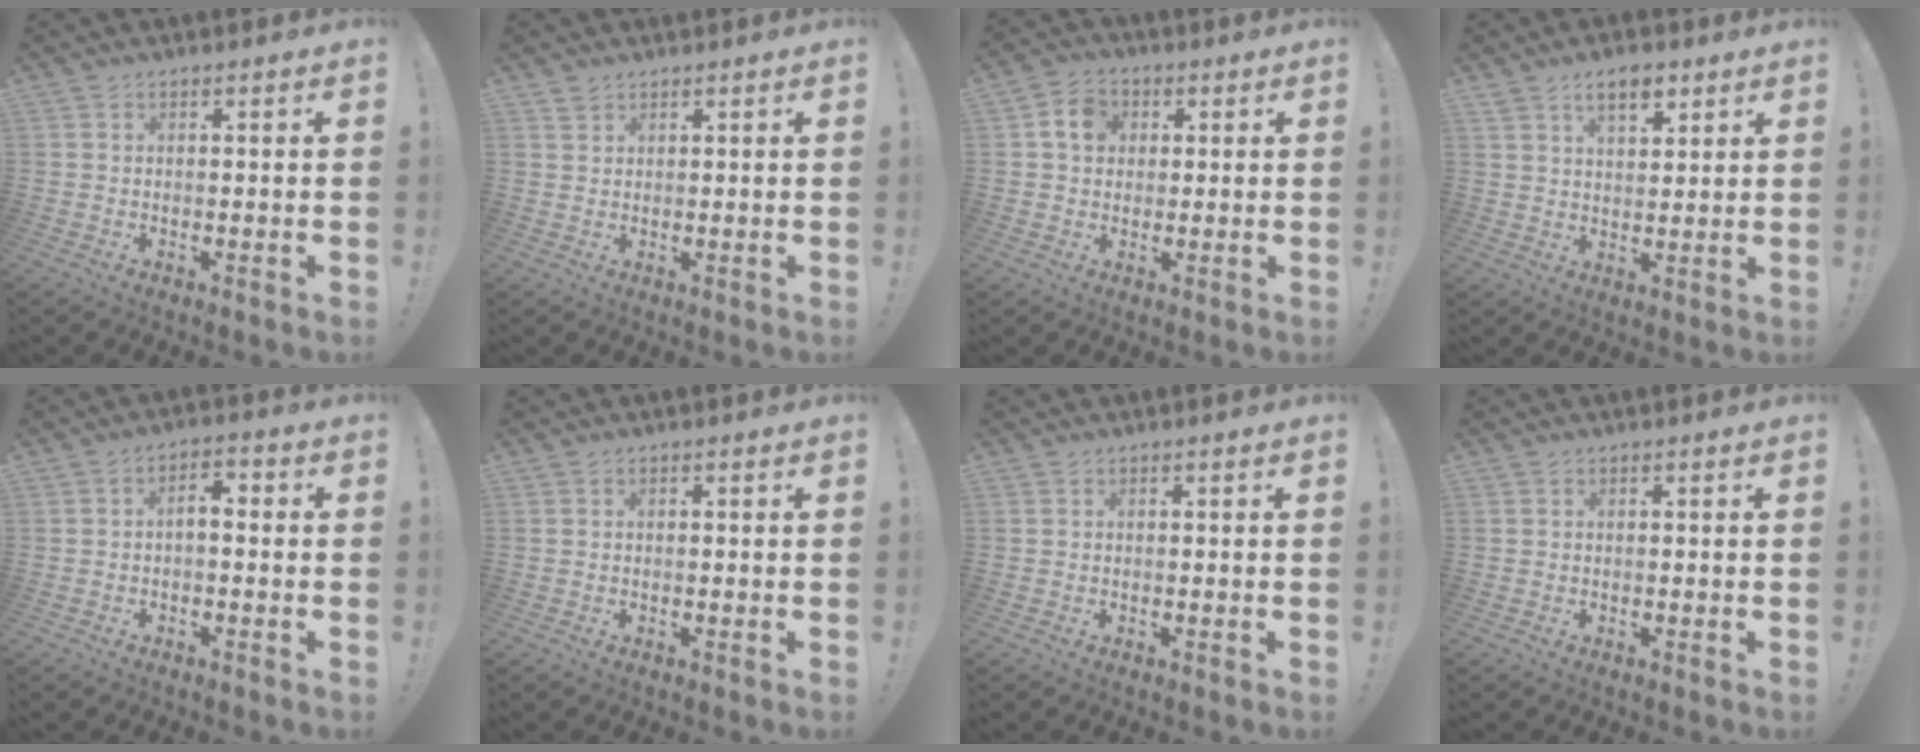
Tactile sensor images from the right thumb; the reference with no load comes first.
{"total": 1.6, "force": [1.4, 0.8, 0.2], "torque": [0.002, -0.006, 0.027]}
{"total": 7.2, "force": [1.7, 5.9, 3.7], "torque": [-0.059, 0.012, 0.034]}
{"total": 7.6, "force": [4.7, 3.8, 4.7], "torque": [-0.070, -0.013, 0.083]}
{"total": 3.7, "force": [-1.0, 1.8, 3.1], "torque": [-0.051, 0.007, -0.021]}
{"total": 0.0}
{"total": 0.0}
{"total": 0.0}